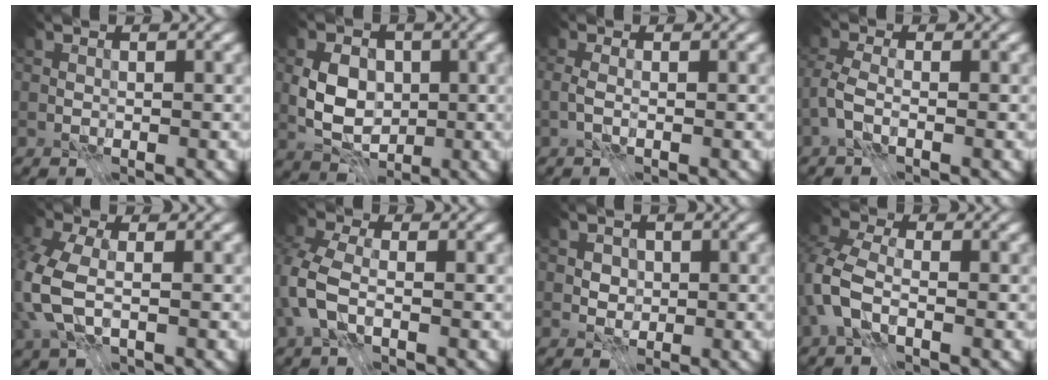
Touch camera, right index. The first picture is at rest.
{"total": 5.6, "force": [-0.5, 4.1, 3.7], "torque": [-0.069, 0.000, -0.016]}
{"total": 1.4, "force": [-0.7, 0.5, 1.1], "torque": [-0.026, -0.001, -0.014]}
{"total": 2.9, "force": [-1.6, 1.3, 2.0], "torque": [-0.054, 0.001, -0.038]}
{"total": 6.9, "force": [-1.5, 4.3, 5.2], "torque": [-0.152, -0.006, -0.032]}
{"total": 5.4, "force": [-1.6, 3.4, 3.9], "torque": [-0.109, 0.002, -0.043]}
{"total": 2.1, "force": [0.3, 1.8, 1.0], "torque": [-0.018, 0.006, 0.008]}
{"total": 5.1, "force": [-1.9, 3.1, 3.5], "torque": [-0.098, 0.003, -0.053]}